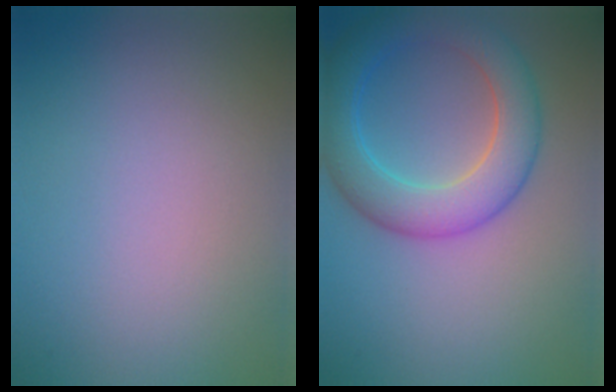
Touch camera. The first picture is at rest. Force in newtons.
{"total": 6.7, "press": 6.6, "slide": 0.3}